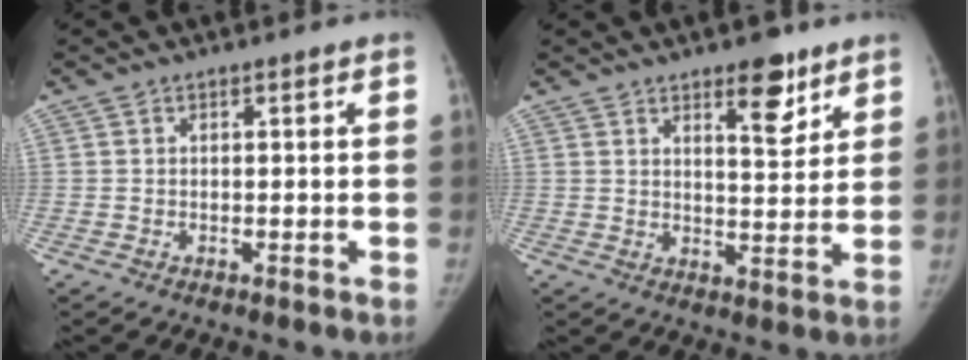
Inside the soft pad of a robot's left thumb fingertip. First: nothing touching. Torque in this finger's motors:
{"motor_torque": [0.17, 0.09, 0.64, -0.78, 0.22]}